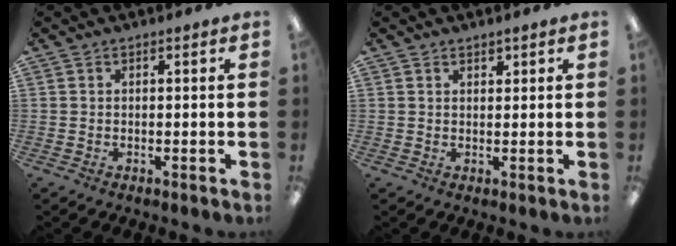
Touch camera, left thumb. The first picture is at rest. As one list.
[{"total": 1.4, "force": [1.2, 0.7, 0.4], "torque": [0.000, -0.002, 0.020]}]